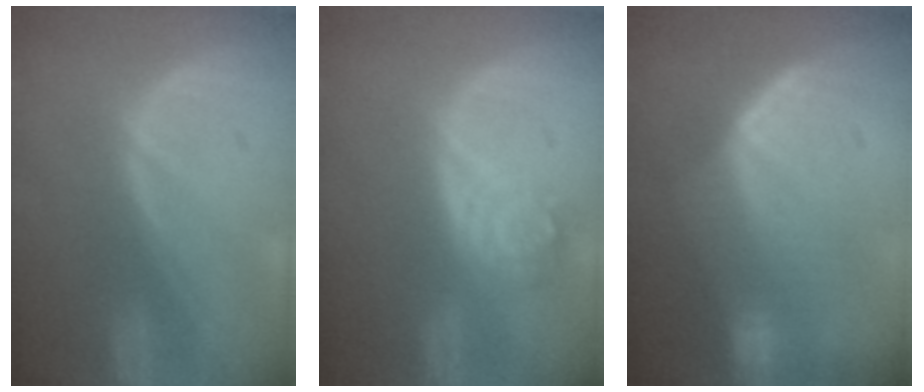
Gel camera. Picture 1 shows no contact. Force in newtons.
{"total": 4.3, "press": 4.3, "slide": 0.4}
{"total": 7.3, "press": 7.3, "slide": 0.4}